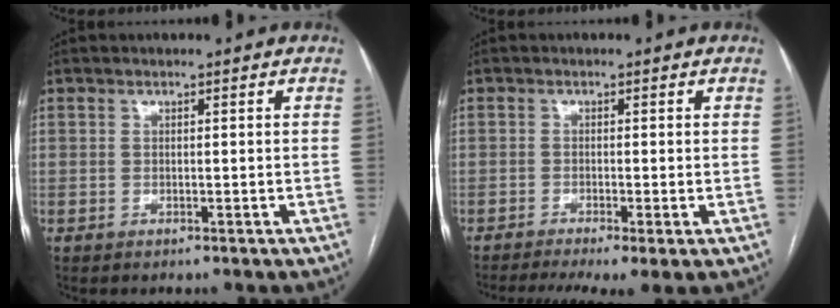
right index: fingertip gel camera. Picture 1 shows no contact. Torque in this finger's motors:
{"motor_torque": [1.02, -0.63, 0.08, 0.05]}